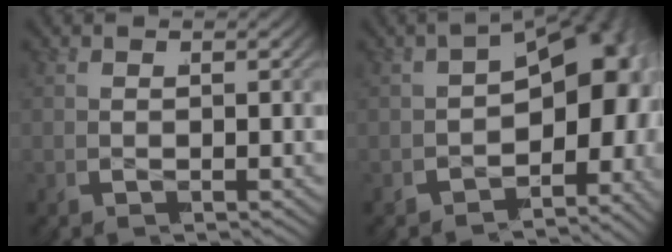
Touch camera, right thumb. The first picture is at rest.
{"total": 14.1, "force": [-1.8, 9.2, 10.6], "torque": [-0.147, -0.022, -0.023]}